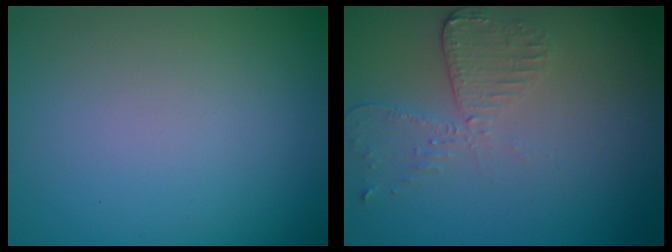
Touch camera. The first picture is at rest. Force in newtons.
{"total": 2.9, "press": 2.6, "slide": 1.3}